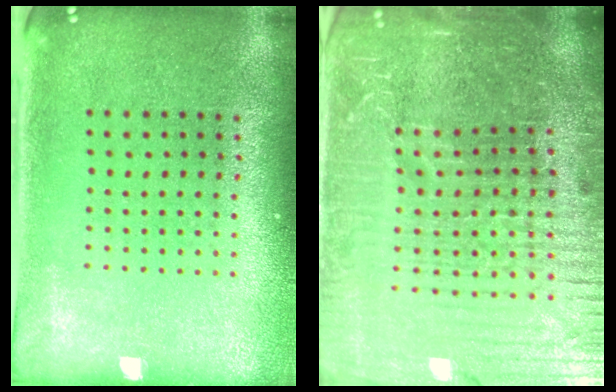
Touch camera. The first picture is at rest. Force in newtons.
{"total": 6.5, "press": 5.7, "slide": 3.1}